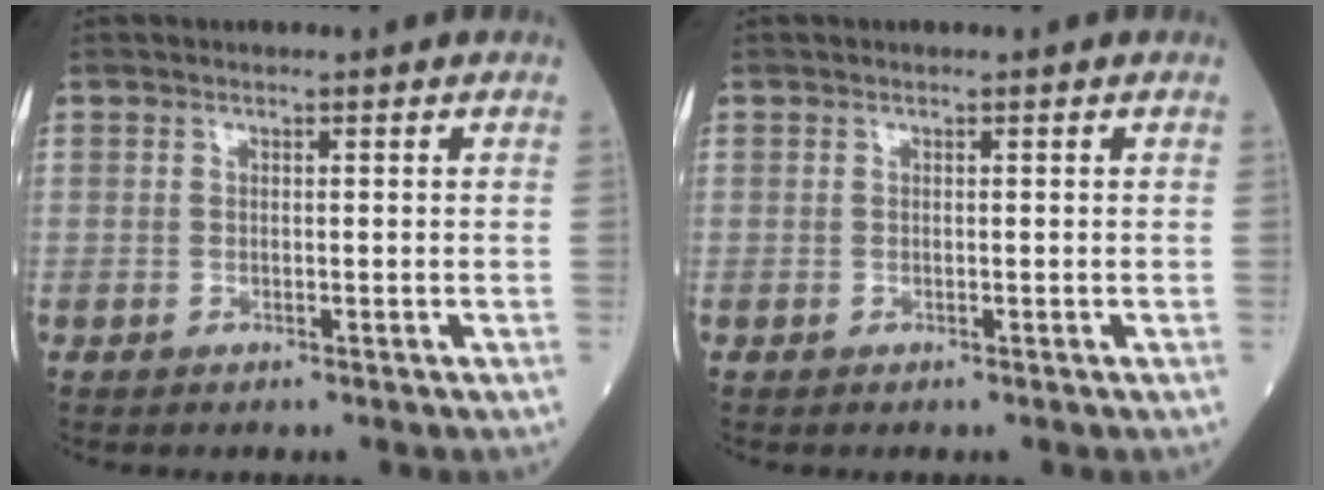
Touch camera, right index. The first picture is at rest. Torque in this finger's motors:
{"motor_torque": [0.00, 0.00, 0.01, 0.00]}